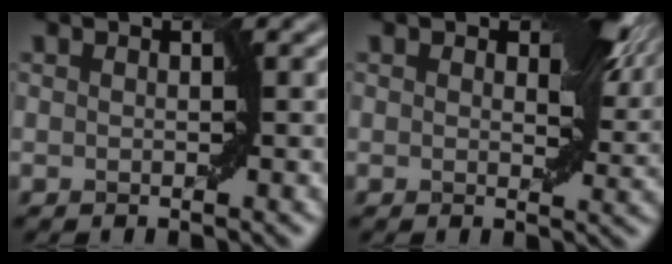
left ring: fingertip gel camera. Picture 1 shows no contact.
{"total": 6.2, "force": [2.4, 3.3, 4.7], "torque": [-0.058, -0.001, 0.034]}